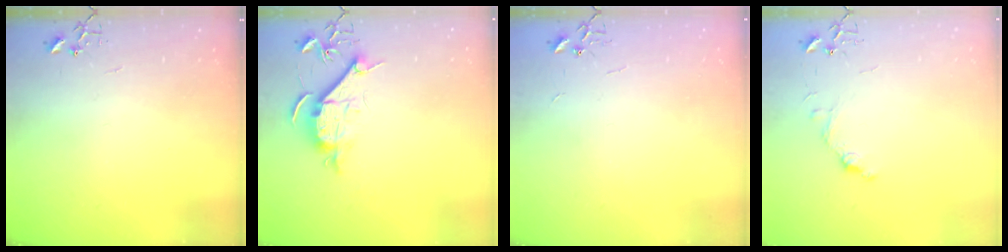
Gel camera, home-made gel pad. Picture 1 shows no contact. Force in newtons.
{"total": 9.3, "press": 9.2, "slide": 1.1}
{"total": 2.2, "press": 2.2, "slide": 0.3}
{"total": 7.9, "press": 7.9, "slide": 0.7}